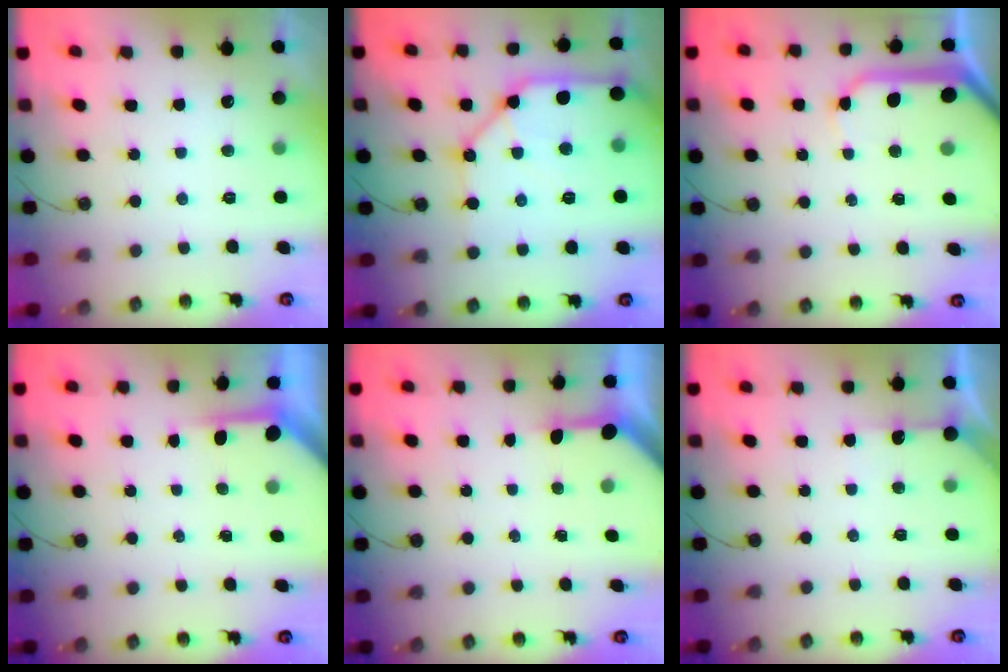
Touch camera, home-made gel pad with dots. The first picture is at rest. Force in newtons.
{"total": 16.2, "press": 16.1, "slide": 1.8}
{"total": 9.1, "press": 9.1, "slide": 0.8}
{"total": 3.8, "press": 3.7, "slide": 0.4}
{"total": 3.3, "press": 3.3, "slide": 0.4}
{"total": 6.6, "press": 6.6, "slide": 0.3}